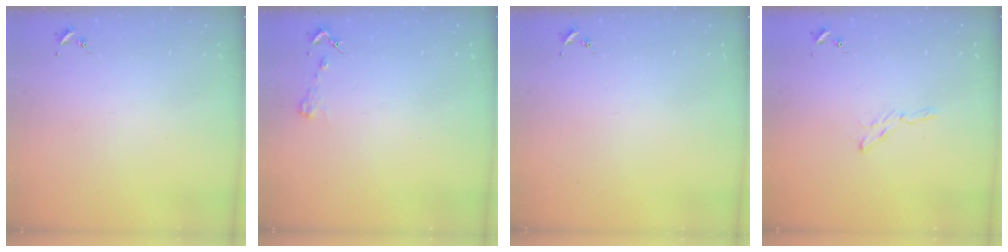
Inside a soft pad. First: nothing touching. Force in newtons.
{"total": 3.4, "press": 3.3, "slide": 0.3}
{"total": 0.0}
{"total": 2.9, "press": 2.9, "slide": 0.3}